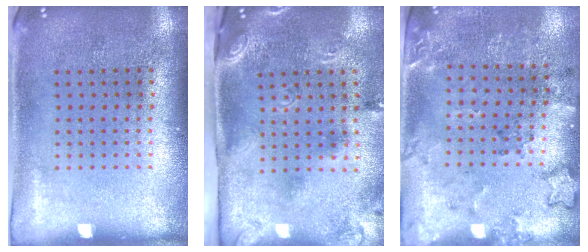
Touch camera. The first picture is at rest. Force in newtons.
{"total": 2.9, "press": 1.8, "slide": 2.3}
{"total": 1.9, "press": 1.5, "slide": 1.2}